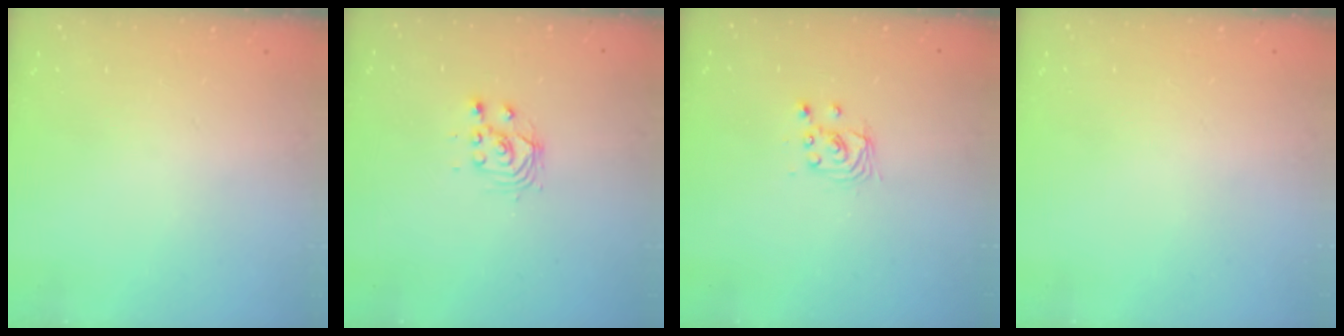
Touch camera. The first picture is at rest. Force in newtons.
{"total": 3.6, "press": 3.6, "slide": 0.3}
{"total": 2.9, "press": 2.9, "slide": 0.2}
{"total": 0.0}